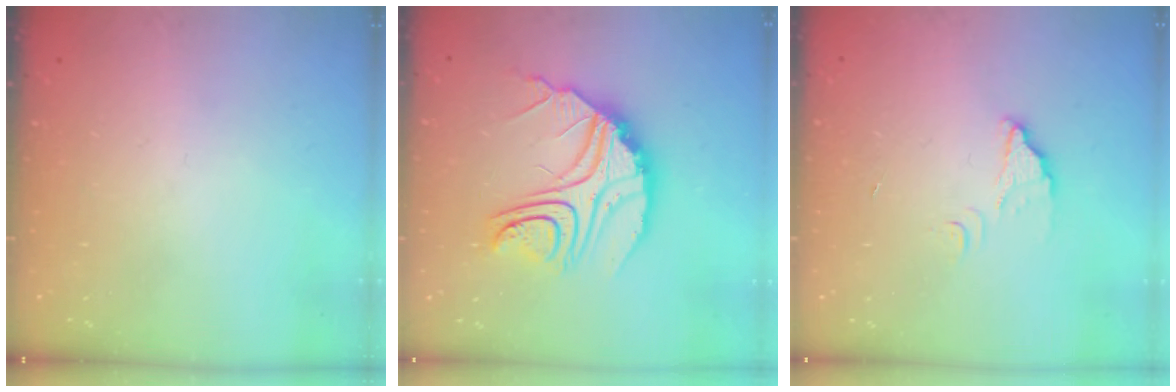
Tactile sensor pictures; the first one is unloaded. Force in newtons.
{"total": 16.0, "press": 16.0, "slide": 1.3}
{"total": 2.9, "press": 2.9, "slide": 0.2}